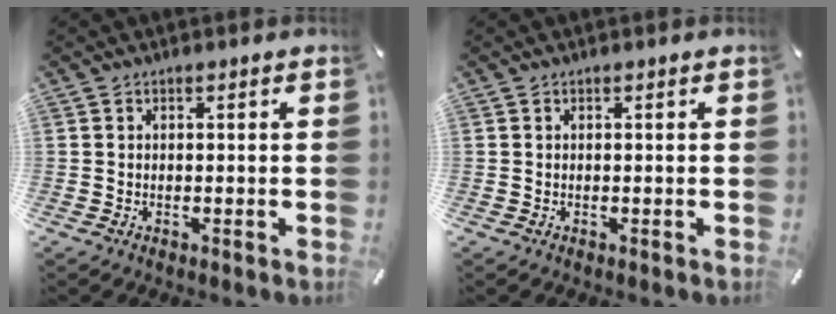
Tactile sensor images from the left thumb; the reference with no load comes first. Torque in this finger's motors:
{"motor_torque": [-0.11, 0.04, 0.00, 0.01, 0.00]}